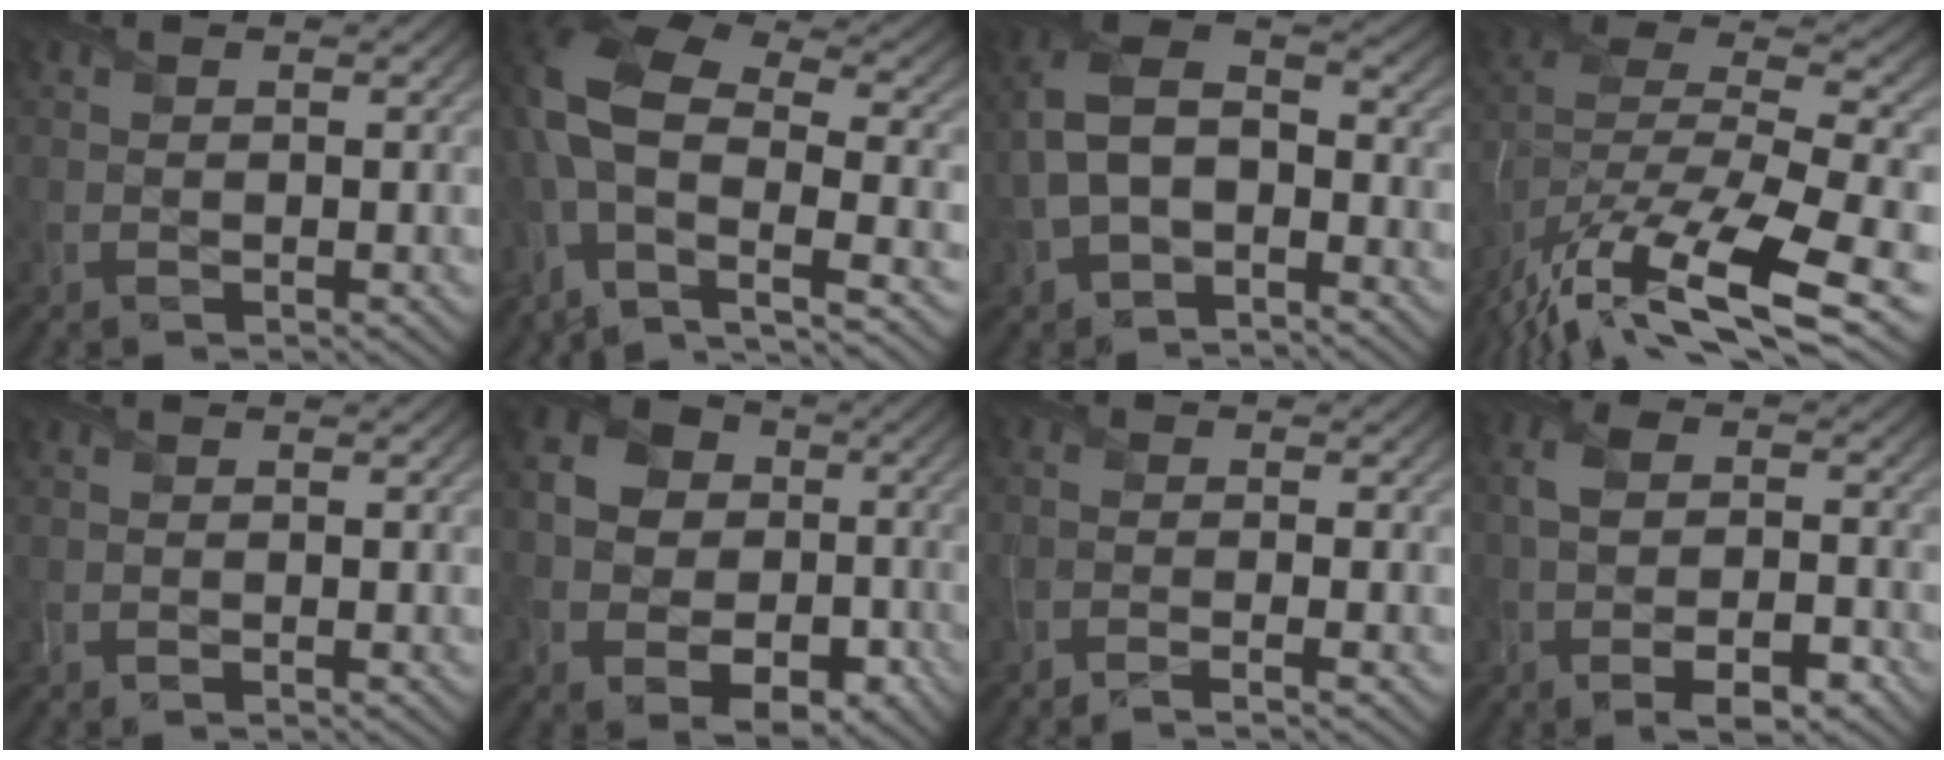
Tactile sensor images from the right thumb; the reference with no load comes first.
{"total": 15.0, "force": [-2.9, 8.7, 11.9], "torque": [-0.280, -0.022, -0.040]}
{"total": 10.7, "force": [-2.0, 6.4, 8.3], "torque": [-0.193, 0.002, -0.045]}
{"total": 17.1, "force": [-9.6, 6.0, 12.8], "torque": [-0.246, -0.001, -0.131]}
{"total": 0.0}
{"total": 12.2, "force": [-3.5, 9.6, 6.6], "torque": [-0.141, -0.046, -0.068]}
{"total": 2.5, "force": [-1.4, 0.4, 2.0], "torque": [-0.028, 0.002, -0.041]}
{"total": 7.4, "force": [-2.3, 3.7, 6.0], "torque": [-0.126, -0.007, -0.047]}